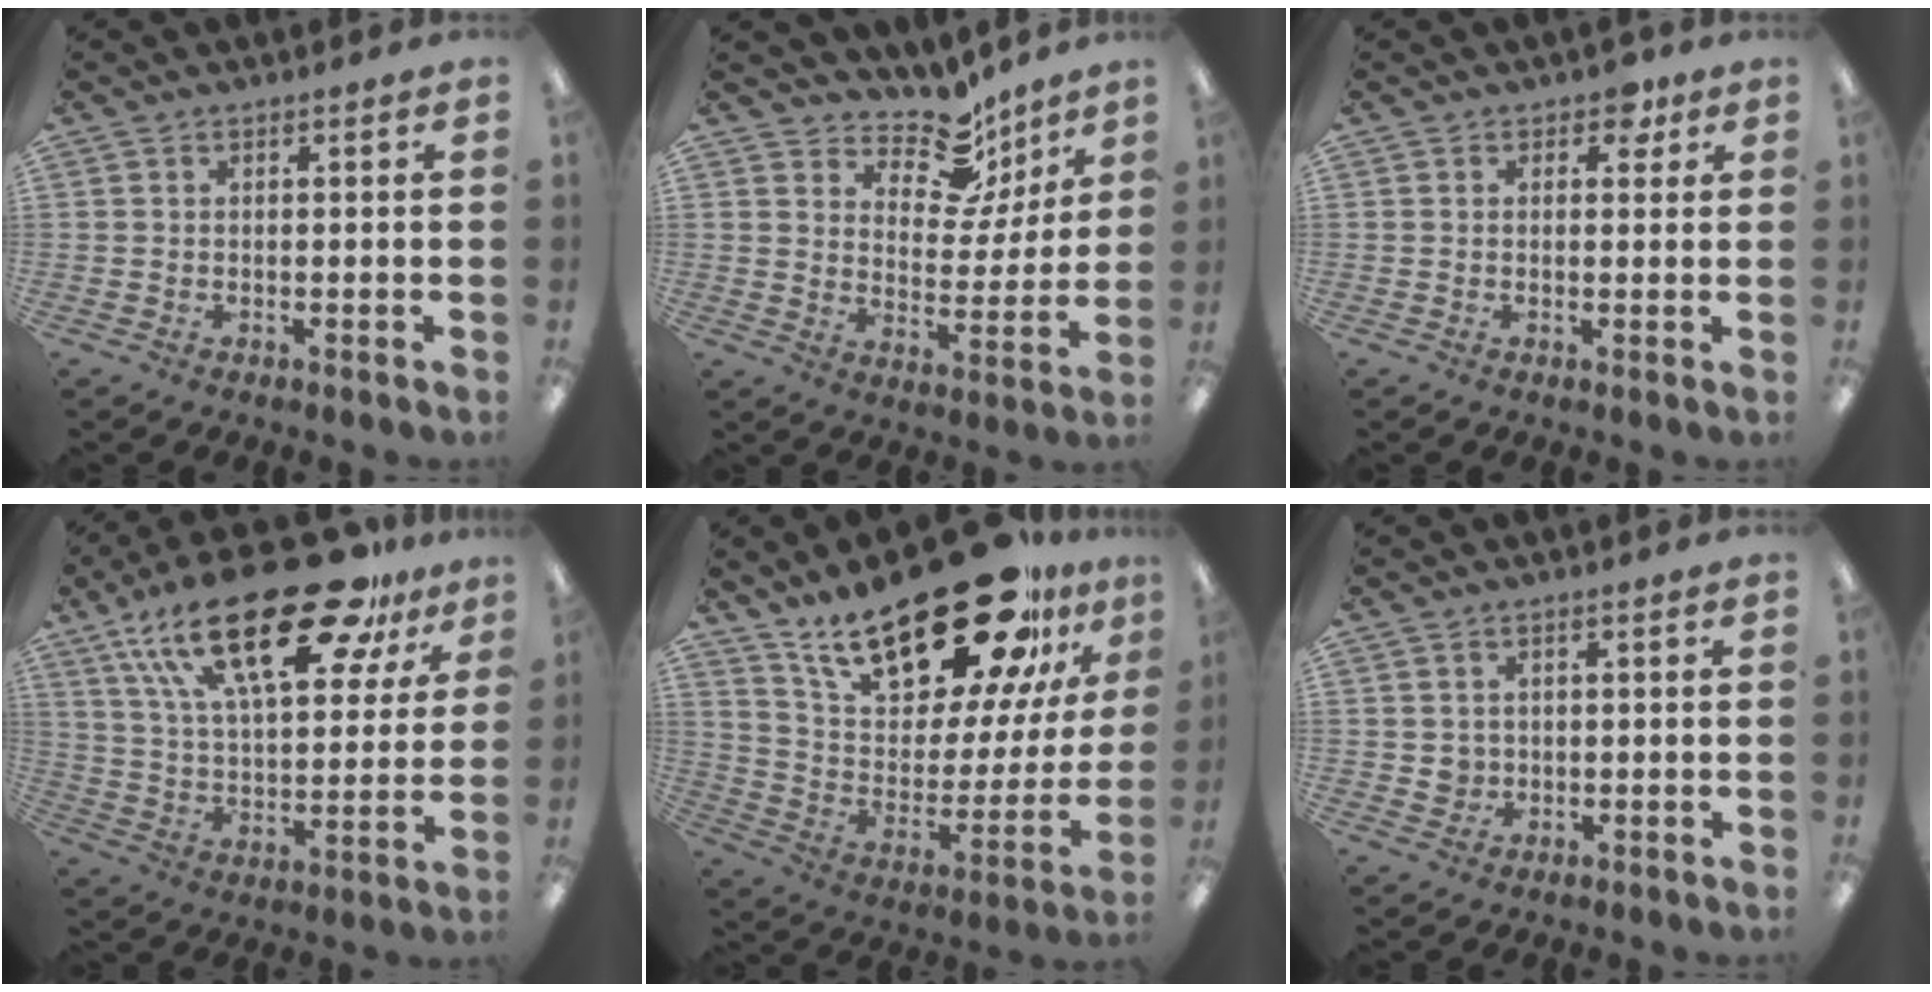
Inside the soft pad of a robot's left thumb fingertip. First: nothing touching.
{"total": 11.9, "force": [9.1, 6.1, 4.6], "torque": [-0.076, -0.071, 0.163]}
{"total": 3.6, "force": [2.0, 2.3, 2.0], "torque": [-0.010, -0.005, 0.030]}
{"total": 29.5, "force": [17.7, 12.1, 20.2], "torque": [-0.346, -0.084, 0.298]}
{"total": 29.2, "force": [20.6, 10.7, 17.8], "torque": [-0.287, -0.127, 0.350]}
{"total": 2.6, "force": [0.8, 2.4, 0.4], "torque": [-0.006, 0.000, 0.011]}